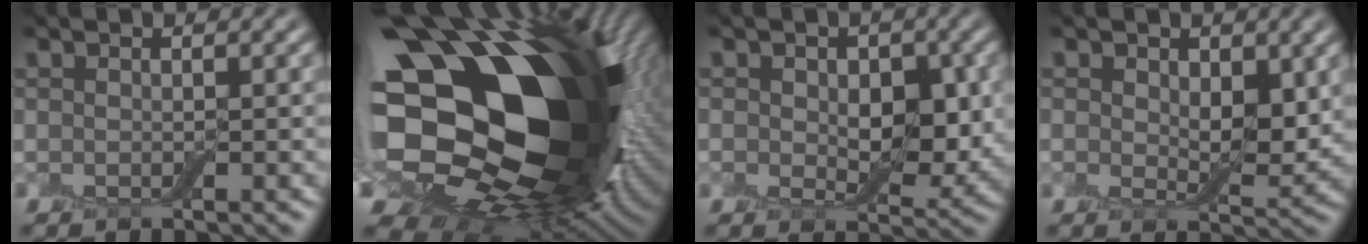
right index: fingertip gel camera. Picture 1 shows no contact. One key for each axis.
{"total": 21.9, "fx": 1.9, "fy": 15.3, "fz": 15.6, "tx": -0.284, "ty": -0.047, "tz": 0.023}
{"total": 5.0, "fx": 0.6, "fy": 3.3, "fz": 3.7, "tx": -0.045, "ty": -0.007, "tz": 0.007}
{"total": 3.3, "fx": 1.2, "fy": 2.1, "fz": 2.3, "tx": -0.036, "ty": -0.010, "tz": 0.018}